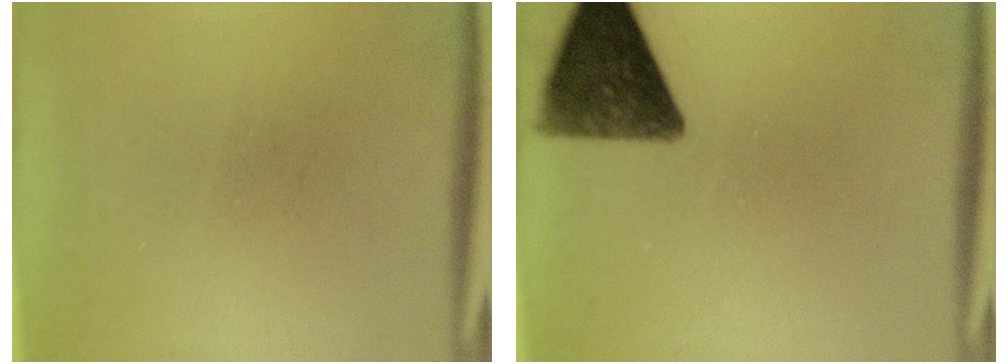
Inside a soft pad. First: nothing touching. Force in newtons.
{"total": 11.8}